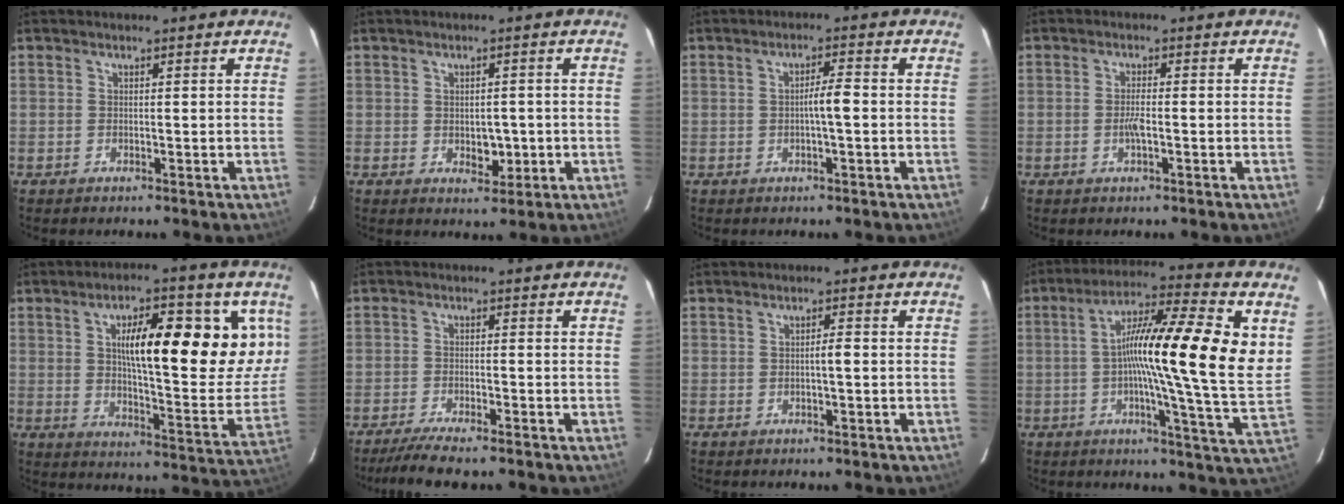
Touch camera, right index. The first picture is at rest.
{"total": 3.4, "force": [-0.7, 2.1, 2.5], "torque": [-0.030, 0.000, -0.001]}
{"total": 4.3, "force": [-0.5, 0.0, 4.3], "torque": [-0.073, 0.006, -0.008]}
{"total": 2.2, "force": [-0.6, 0.3, 2.1], "torque": [-0.045, 0.000, -0.013]}
{"total": 20.0, "force": [6.3, 4.5, 18.5], "torque": [-0.252, 0.009, 0.093]}
{"total": 7.3, "force": [-6.2, 0.4, 3.9], "torque": [-0.062, -0.018, -0.103]}
{"total": 1.3, "force": [-0.2, 0.1, 1.3], "torque": [-0.021, 0.002, -0.004]}
{"total": 20.1, "force": [3.6, 0.5, 19.8], "torque": [-0.291, 0.020, 0.036]}